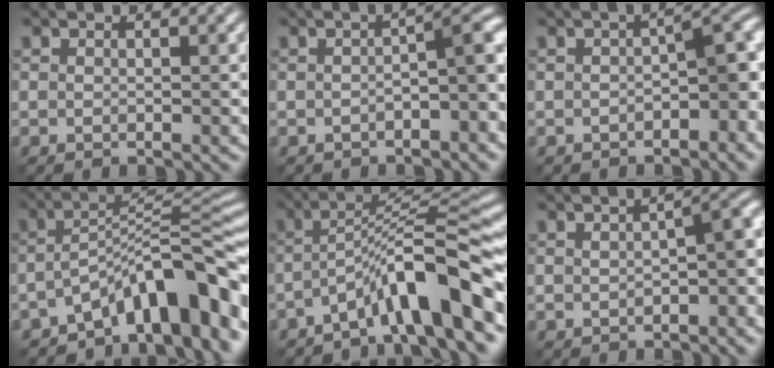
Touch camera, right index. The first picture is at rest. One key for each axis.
{"total": 3.8, "fx": -1.4, "fy": 1.0, "fz": 3.4, "tx": -0.045, "ty": 0.014, "tz": -0.028}
{"total": 5.1, "fx": -1.6, "fy": 2.4, "fz": 4.2, "tx": -0.037, "ty": 0.010, "tz": -0.030}
{"total": 10.6, "fx": -6.2, "fy": 3.4, "fz": 7.9, "tx": -0.086, "ty": 0.018, "tz": -0.114}
{"total": 8.2, "fx": -4.7, "fy": 1.2, "fz": 6.5, "tx": -0.098, "ty": 0.022, "tz": -0.085}
{"total": 4.4, "fx": -0.8, "fy": 1.8, "fz": 3.9, "tx": -0.046, "ty": 0.011, "tz": -0.014}